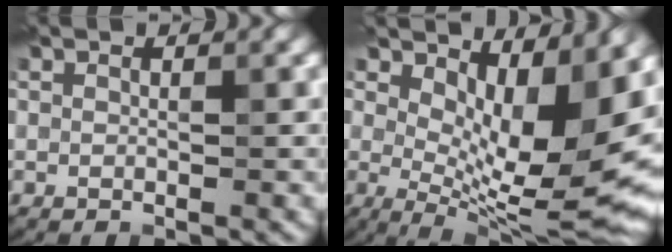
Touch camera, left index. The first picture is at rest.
{"total": 11.5, "force": [2.5, 4.5, 10.2], "torque": [-0.142, -0.020, 0.046]}